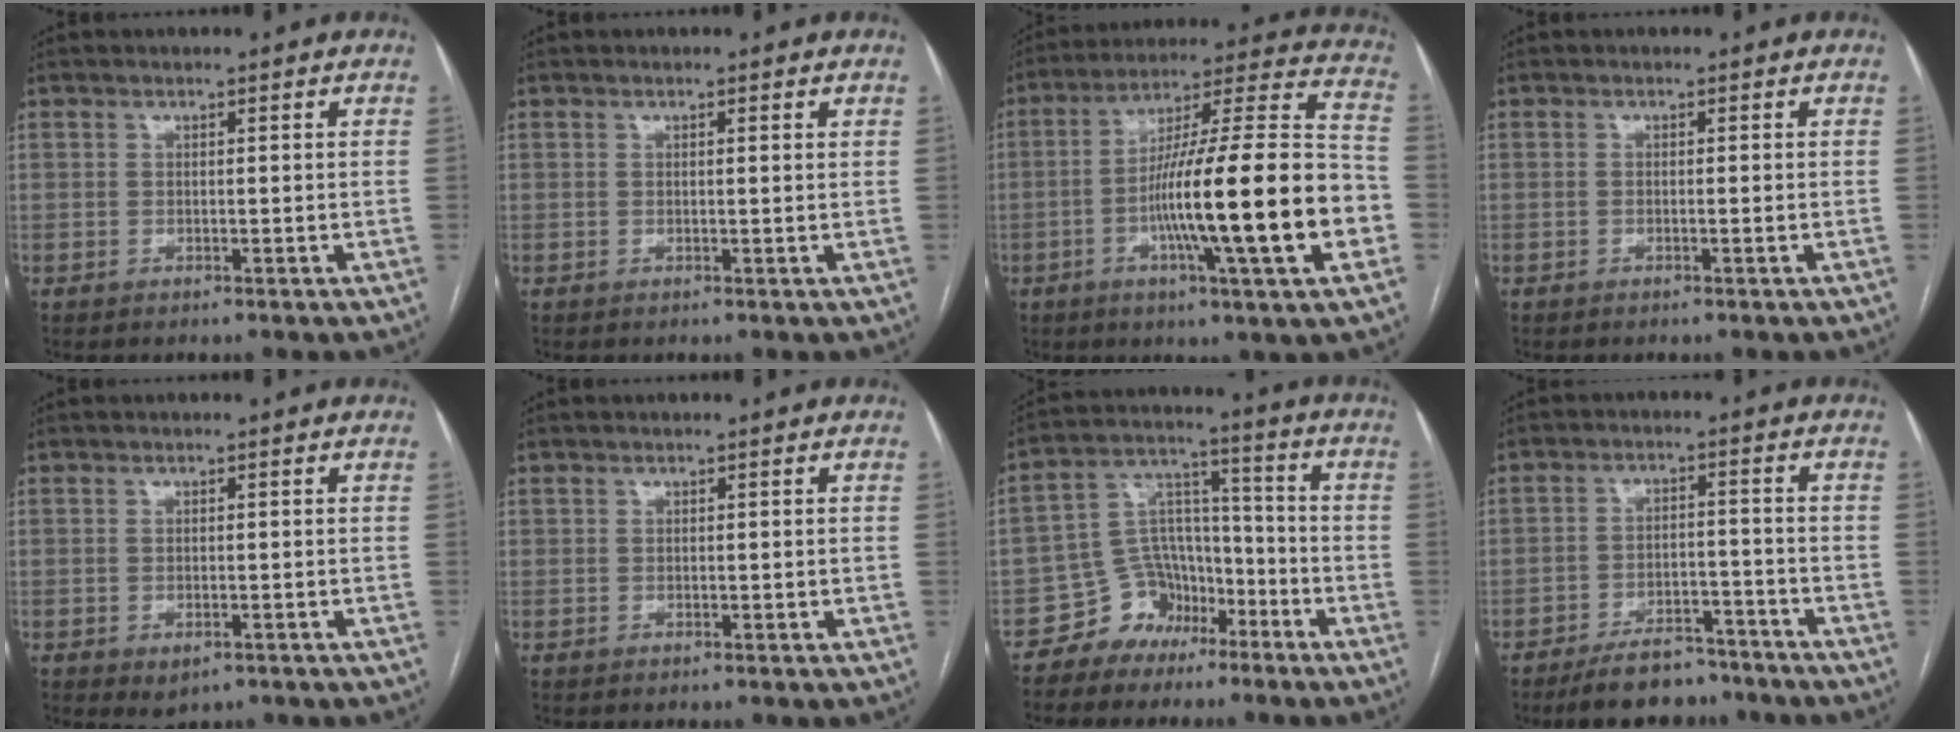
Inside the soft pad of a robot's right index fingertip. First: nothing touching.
{"total": 0.8, "force": [0.4, 0.1, 0.6], "torque": [-0.015, 0.003, 0.003]}
{"total": 23.5, "force": [-5.8, 0.9, 22.8], "torque": [-0.328, 0.002, -0.097]}
{"total": 0.0}
{"total": 2.3, "force": [-1.0, 1.4, 1.5], "torque": [-0.020, -0.004, -0.004]}
{"total": 0.6, "force": [0.3, 0.5, -0.1], "torque": [0.004, 0.005, 0.005]}
{"total": 8.7, "force": [-5.7, 6.3, 1.9], "torque": [-0.038, 0.044, -0.098]}
{"total": 8.5, "force": [-7.2, 3.4, 3.0], "torque": [-0.045, 0.001, -0.117]}